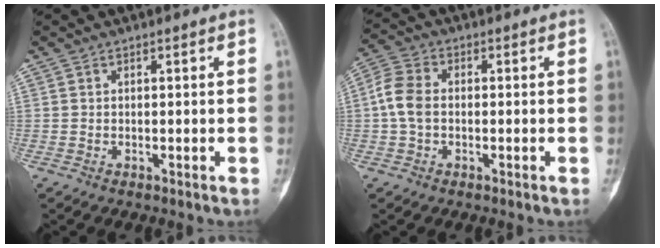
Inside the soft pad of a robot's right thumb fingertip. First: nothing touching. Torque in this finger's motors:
{"motor_torque": [1.03, 0.54, 0.48, -0.47, 0.01]}